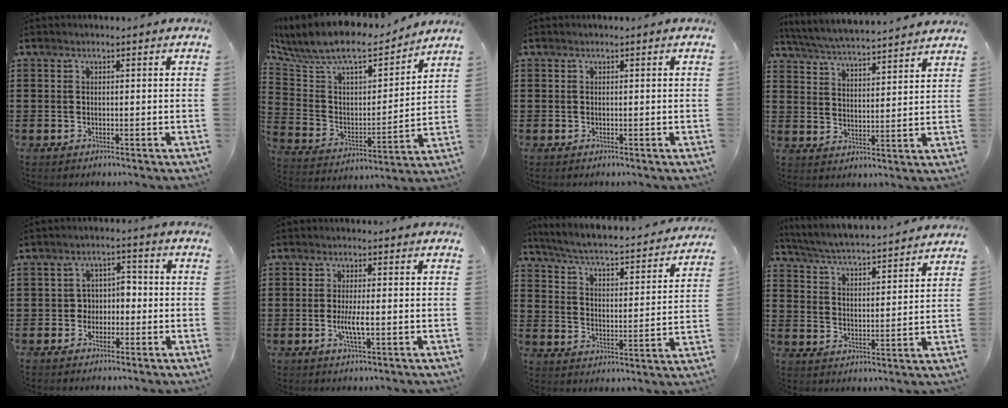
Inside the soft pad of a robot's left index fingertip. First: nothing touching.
{"total": 9.7, "force": [8.3, 2.6, 4.4], "torque": [-0.124, -0.060, 0.141]}
{"total": 0.0}
{"total": 5.1, "force": [5.0, -0.6, 1.0], "torque": [-0.043, -0.036, 0.084]}
{"total": 3.5, "force": [-1.2, 3.0, 1.4], "torque": [-0.038, 0.010, -0.031]}
{"total": 3.8, "force": [-0.7, 0.7, 3.7], "torque": [-0.071, -0.005, -0.013]}
{"total": 4.1, "force": [3.9, -0.3, 1.4], "torque": [-0.050, -0.038, 0.056]}
{"total": 4.6, "force": [4.5, -0.5, 1.0], "torque": [-0.042, -0.036, 0.072]}